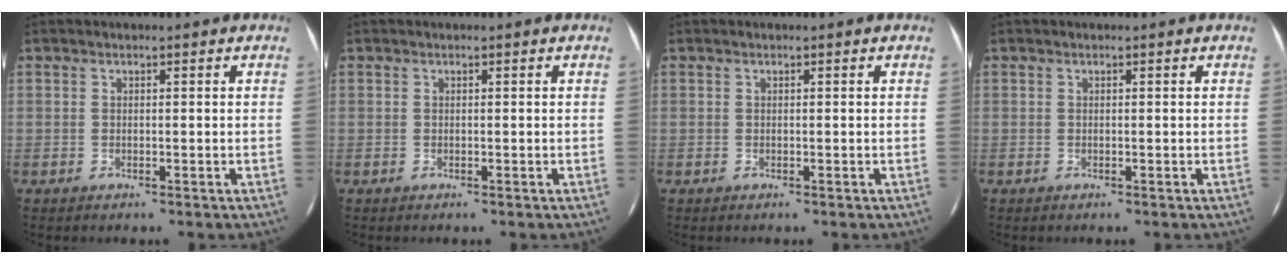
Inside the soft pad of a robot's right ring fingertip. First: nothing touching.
{"total": 0.0}
{"total": 0.0}
{"total": 0.0}